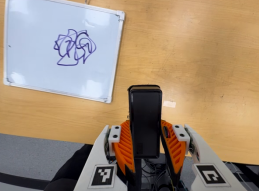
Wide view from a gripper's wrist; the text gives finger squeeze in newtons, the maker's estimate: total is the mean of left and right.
{"total": 5.6, "left": 4.0, "right": 7.3}